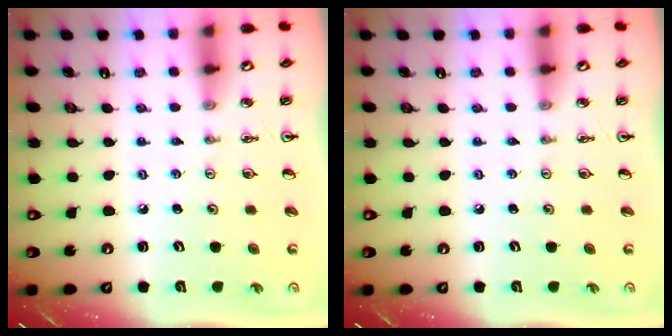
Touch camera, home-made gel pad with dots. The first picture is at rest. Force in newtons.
{"total": 0.0}